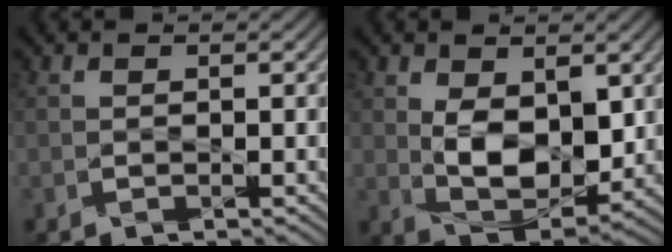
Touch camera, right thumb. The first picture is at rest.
{"total": 7.9, "force": [1.0, 4.7, 6.2], "torque": [-0.129, -0.013, 0.025]}